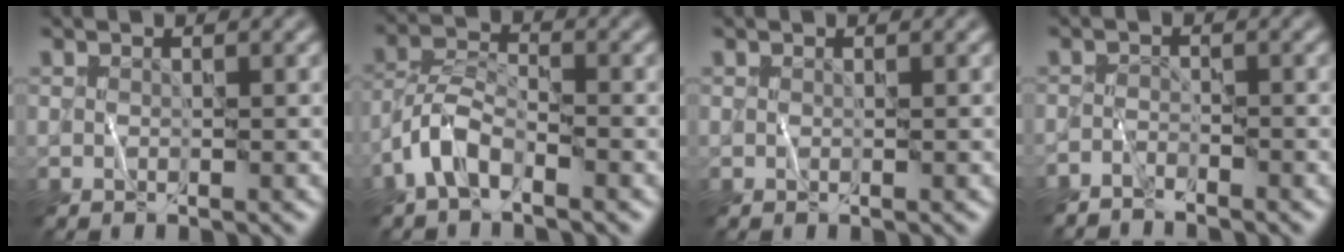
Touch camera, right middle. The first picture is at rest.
{"total": 3.3, "force": [-2.2, 1.4, 2.1], "torque": [-0.037, 0.011, -0.053]}
{"total": 0.0}
{"total": 1.9, "force": [-1.9, 0.2, 0.3], "torque": [-0.007, 0.000, -0.044]}